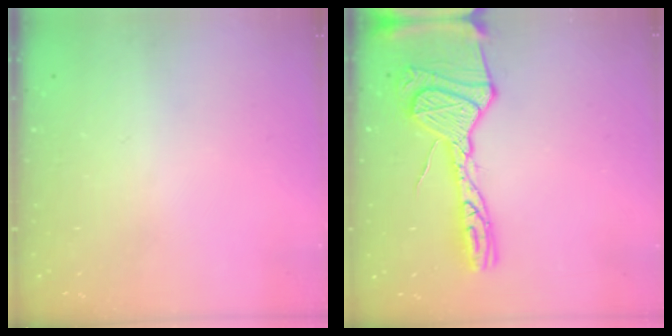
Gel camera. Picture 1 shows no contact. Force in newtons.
{"total": 20.3, "press": 20.2, "slide": 1.9}